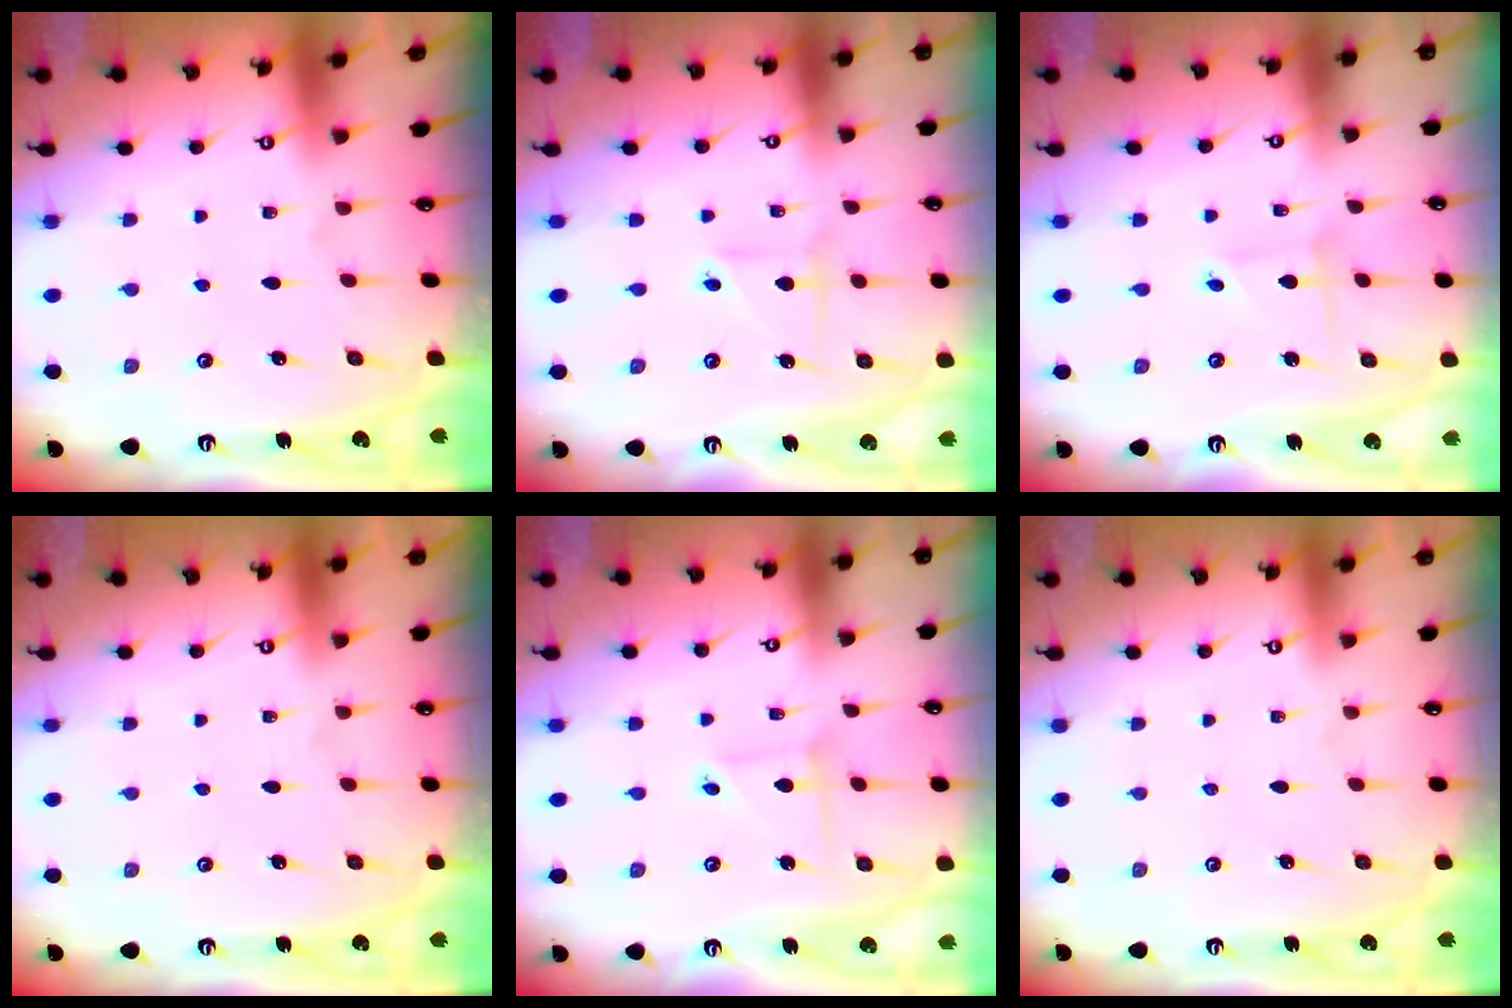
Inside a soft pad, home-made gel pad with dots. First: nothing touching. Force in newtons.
{"total": 2.1, "press": 2.0, "slide": 0.5}
{"total": 2.2, "press": 2.2, "slide": 0.1}
{"total": 0.0}
{"total": 3.1, "press": 3.0, "slide": 0.3}
{"total": 0.0}